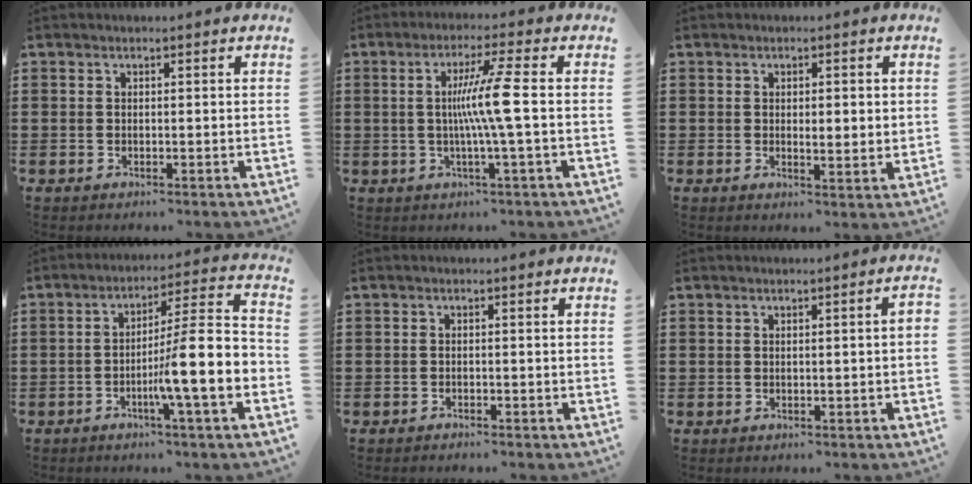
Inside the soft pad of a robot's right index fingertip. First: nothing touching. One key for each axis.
{"total": 7.9, "fx": -0.1, "fy": -1.0, "fz": 7.8, "tx": -0.151, "ty": -0.009, "tz": -0.014}
{"total": 1.9, "fx": 0.4, "fy": 0.4, "fz": 1.8, "tx": -0.033, "ty": 0.003, "tz": 0.006}
{"total": 10.0, "fx": -3.3, "fy": -0.3, "fz": 9.5, "tx": -0.146, "ty": -0.031, "tz": -0.067}
{"total": 0.9, "fx": -0.9, "fy": 0.0, "fz": 0.0, "tx": -0.002, "ty": -0.001, "tz": -0.020}
{"total": 0.9, "fx": -0.2, "fy": -0.1, "fz": 0.9, "tx": -0.014, "ty": -0.006, "tz": -0.003}